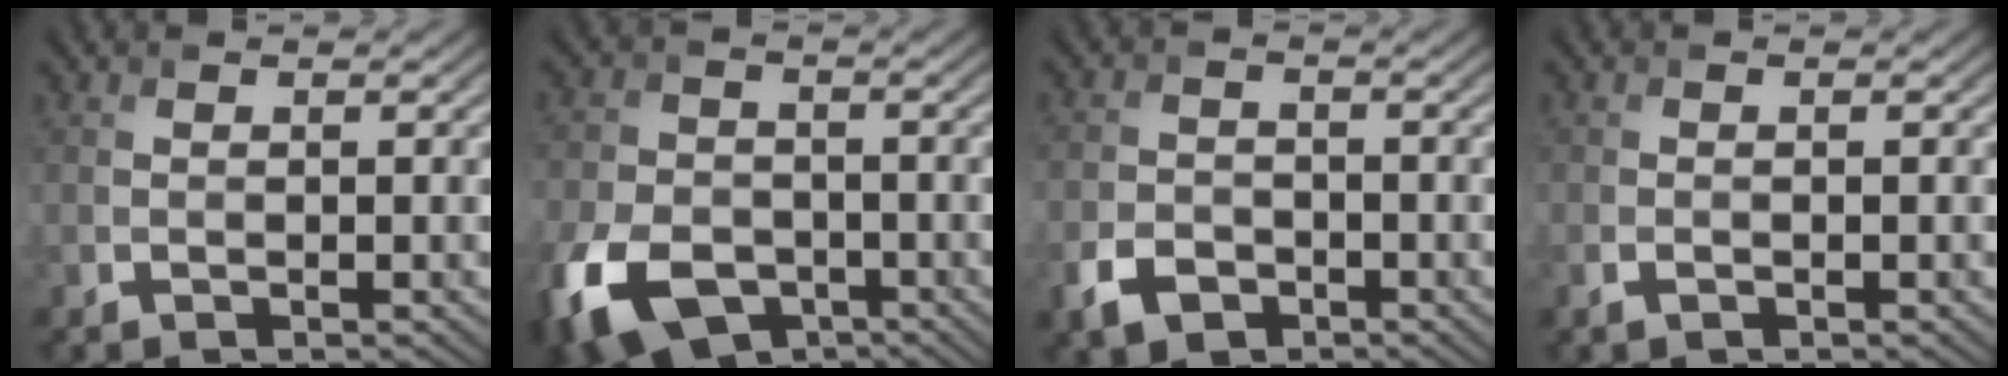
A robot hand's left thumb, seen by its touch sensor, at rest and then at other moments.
{"total": 12.4, "force": [-5.9, 7.9, 7.5], "torque": [-0.195, -0.036, -0.110]}
{"total": 4.0, "force": [-2.2, 2.7, 2.1], "torque": [-0.051, -0.002, -0.046]}
{"total": 0.5, "force": [-0.4, 0.3, 0.3], "torque": [-0.008, 0.001, -0.009]}